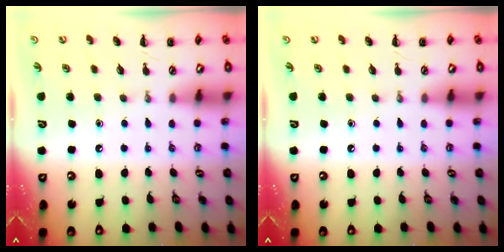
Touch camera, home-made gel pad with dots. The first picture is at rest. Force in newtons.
{"total": 0.0}